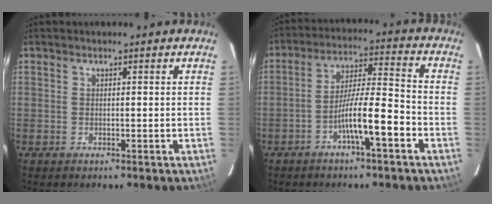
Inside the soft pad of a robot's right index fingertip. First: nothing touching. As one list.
[{"total": 9.2, "force": [-4.2, 0.6, 8.2], "torque": [-0.147, 0.016, -0.073]}]